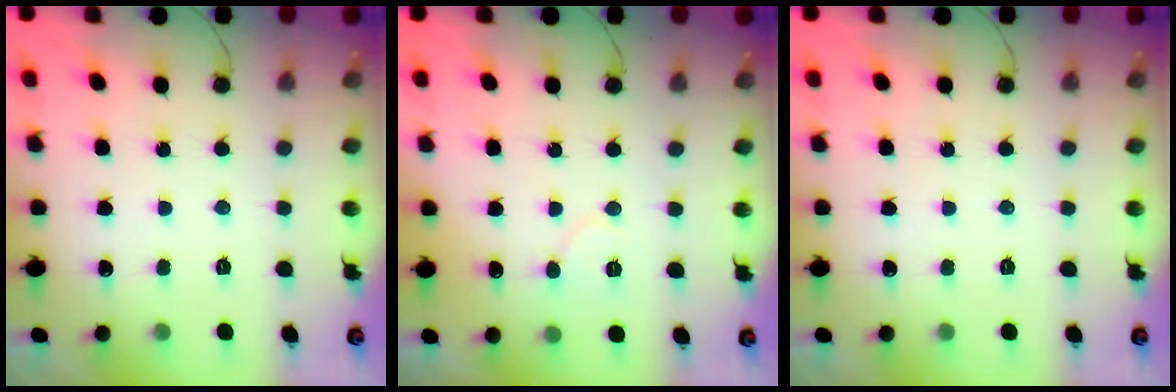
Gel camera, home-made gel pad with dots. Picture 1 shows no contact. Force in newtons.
{"total": 5.2, "press": 5.2, "slide": 0.5}
{"total": 0.0}